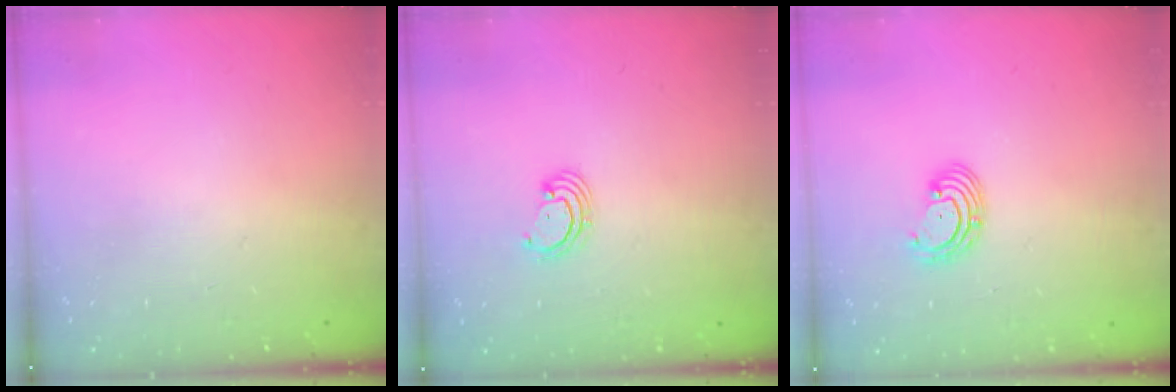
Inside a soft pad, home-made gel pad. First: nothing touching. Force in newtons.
{"total": 2.3, "press": 2.3, "slide": 0.1}
{"total": 2.7, "press": 2.7, "slide": 0.3}